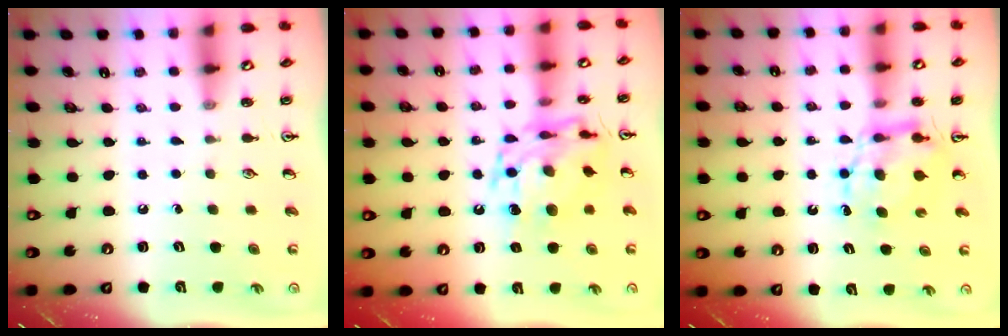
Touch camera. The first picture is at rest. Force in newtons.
{"total": 13.7, "press": 13.6, "slide": 1.2}
{"total": 6.8, "press": 6.8, "slide": 0.2}